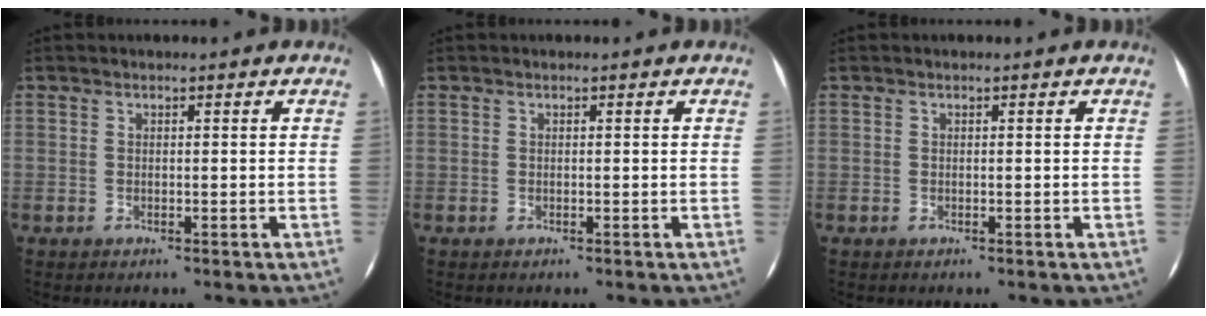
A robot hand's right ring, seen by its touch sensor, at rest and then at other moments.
{"total": 0.0}
{"total": 0.0}